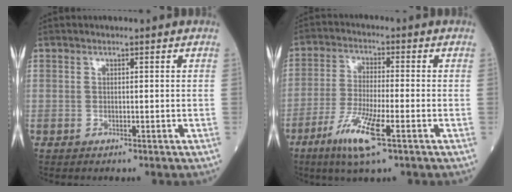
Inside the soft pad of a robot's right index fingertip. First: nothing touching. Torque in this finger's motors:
{"motor_torque": [0.49, -0.38, 0.13, 0.09]}